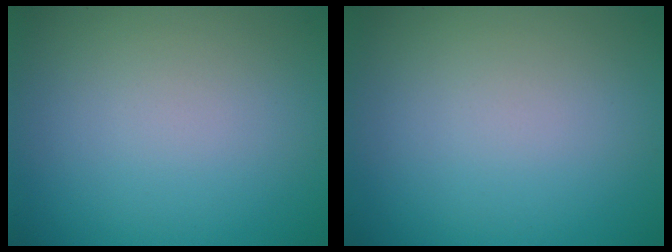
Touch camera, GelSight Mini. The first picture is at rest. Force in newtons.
{"total": 0.0}